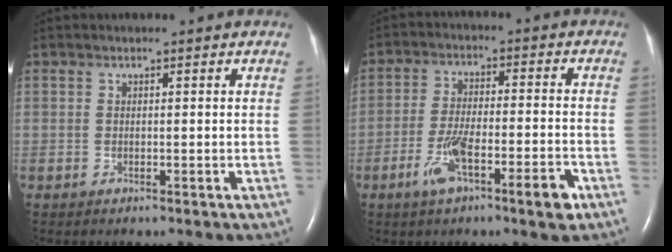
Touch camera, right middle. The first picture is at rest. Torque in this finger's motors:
{"motor_torque": [1.33, -0.76, 0.23, 0.10]}